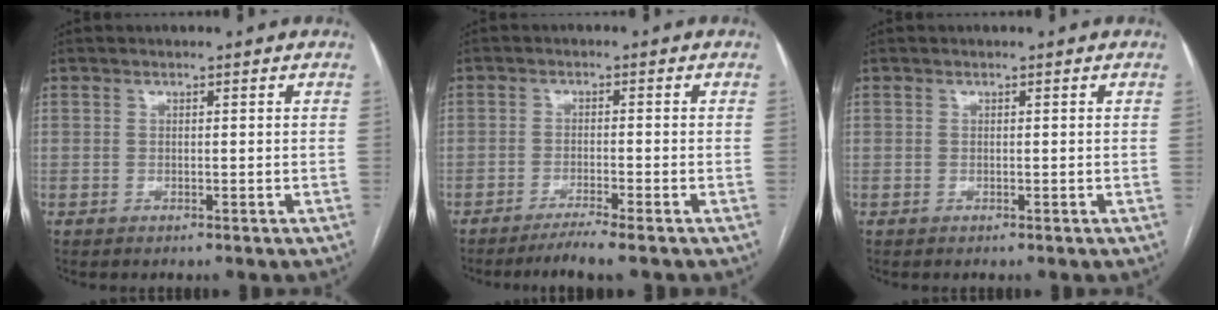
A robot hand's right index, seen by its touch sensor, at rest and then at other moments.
{"total": 4.4, "force": [-3.5, -1.1, 2.3], "torque": [-0.037, -0.012, -0.064]}
{"total": 0.0}